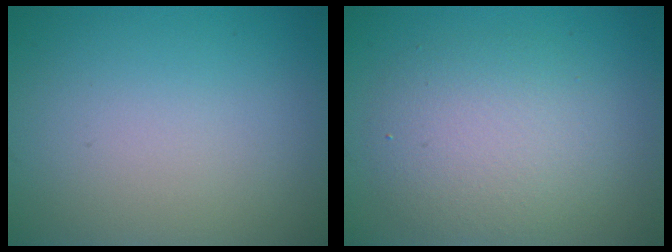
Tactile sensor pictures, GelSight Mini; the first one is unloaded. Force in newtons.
{"total": 4.6, "press": 4.6, "slide": 0.3}